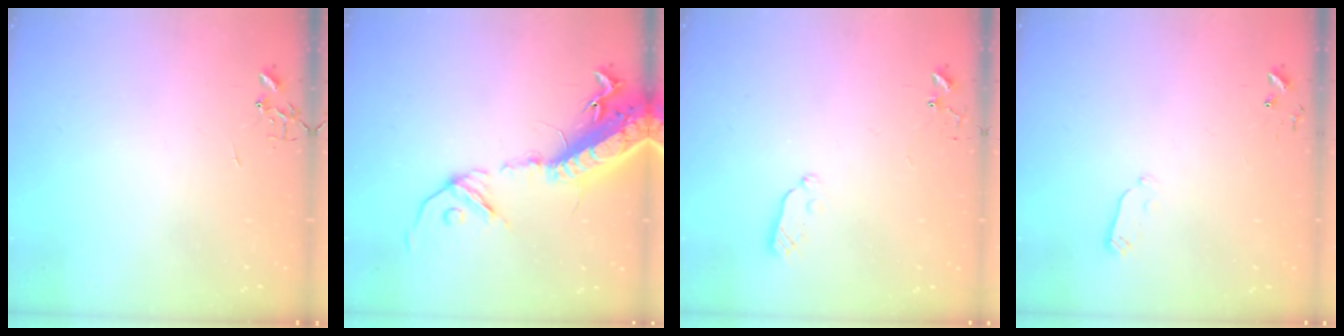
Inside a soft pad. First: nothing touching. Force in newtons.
{"total": 21.7, "press": 21.1, "slide": 5.1}
{"total": 3.8, "press": 3.8, "slide": 0.6}
{"total": 2.9, "press": 2.9, "slide": 0.4}